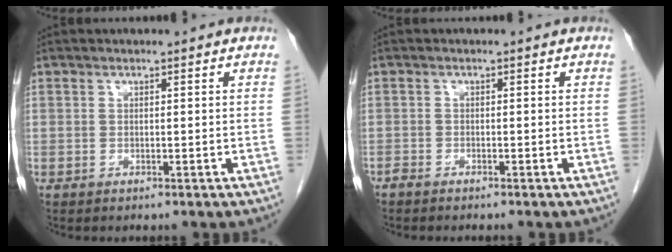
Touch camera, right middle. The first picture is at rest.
{"total": 1.1, "force": [-1.1, 0.1, 0.3], "torque": [-0.009, -0.001, -0.020]}